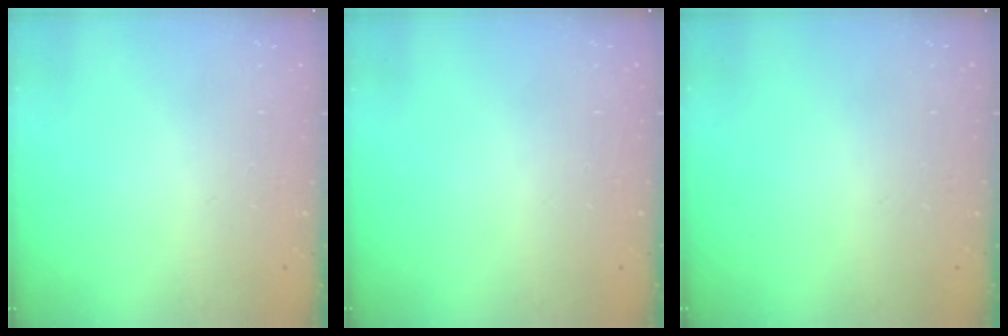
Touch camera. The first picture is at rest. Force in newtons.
{"total": 0.0}
{"total": 0.0}